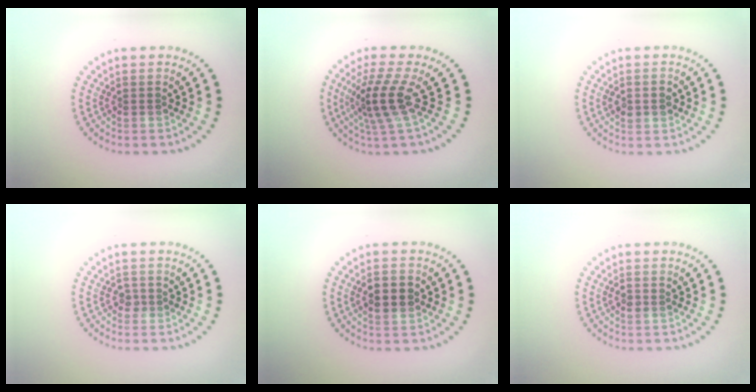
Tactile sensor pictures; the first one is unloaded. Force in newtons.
{"total": 4.1, "press": 2.9, "slide": 2.9}
{"total": 2.4, "press": 2.4, "slide": 0.1}
{"total": 0.9, "press": 0.8, "slide": 0.4}
{"total": 3.5, "press": 3.5, "slide": 0.0}
{"total": 0.9, "press": 0.9, "slide": 0.3}